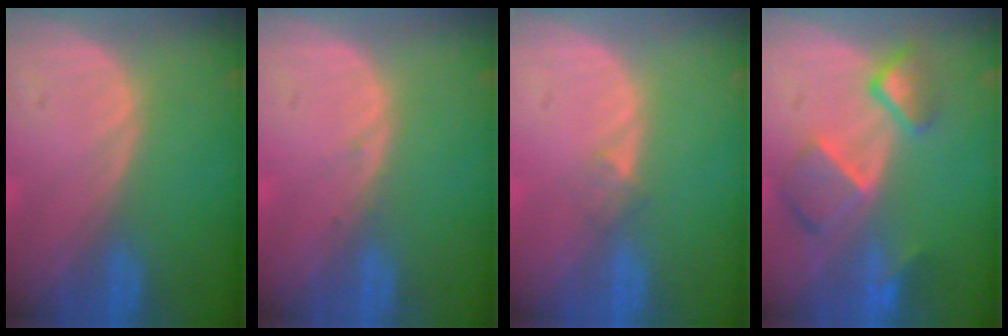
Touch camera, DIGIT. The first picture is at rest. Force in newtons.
{"total": 0.6, "press": 0.3, "slide": 0.5}
{"total": 1.5, "press": 1.2, "slide": 1.0}
{"total": 7.7, "press": 6.7, "slide": 3.8}